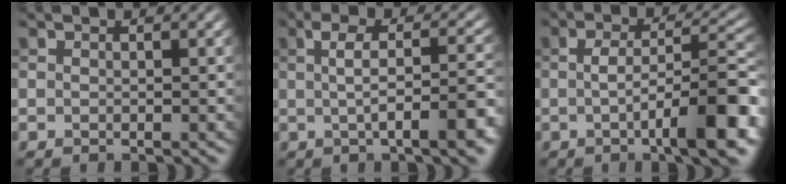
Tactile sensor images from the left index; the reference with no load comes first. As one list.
[{"total": 7.7, "force": [-0.8, 2.2, 7.3], "torque": [-0.087, 0.005, -0.013]}, {"total": 9.2, "force": [-1.9, 2.4, 8.7], "torque": [-0.120, 0.000, -0.031]}]